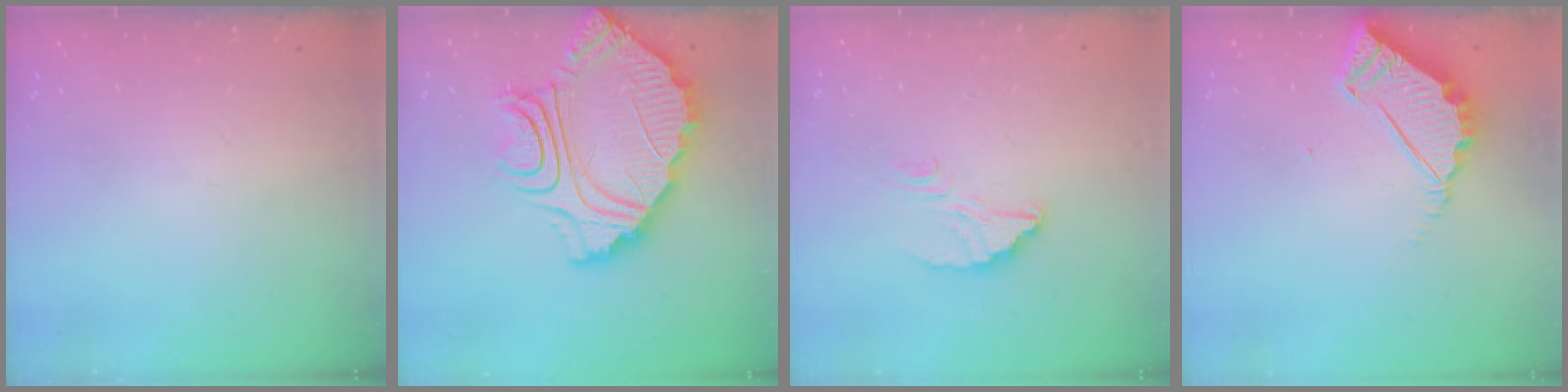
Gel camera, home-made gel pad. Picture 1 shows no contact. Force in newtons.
{"total": 17.4, "press": 17.3, "slide": 1.4}
{"total": 3.7, "press": 3.7, "slide": 0.2}
{"total": 4.6, "press": 4.6, "slide": 0.1}